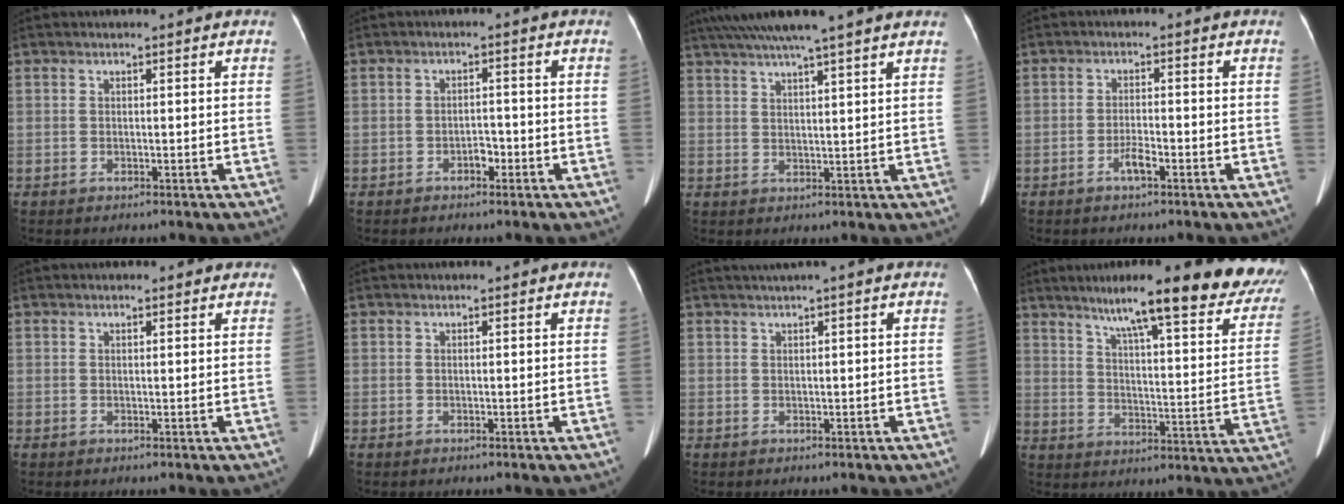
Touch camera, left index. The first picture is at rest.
{"total": 1.9, "force": [-1.2, 1.0, 1.0], "torque": [-0.011, 0.005, -0.020]}
{"total": 11.7, "force": [9.7, -1.0, 6.5], "torque": [-0.112, 0.029, 0.135]}
{"total": 2.2, "force": [-1.5, 0.3, 1.7], "torque": [-0.033, 0.000, -0.027]}
{"total": 1.7, "force": [1.3, 0.5, 0.9], "torque": [-0.014, 0.014, 0.017]}
{"total": 0.0}
{"total": 2.0, "force": [1.1, -0.3, 1.6], "torque": [-0.036, 0.014, 0.026]}
{"total": 26.7, "force": [21.3, 3.3, 15.7], "torque": [-0.198, -0.031, 0.267]}